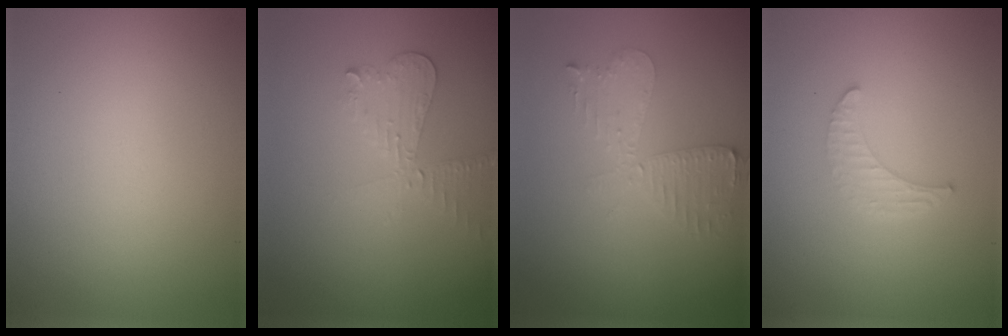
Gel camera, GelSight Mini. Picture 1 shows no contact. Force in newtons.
{"total": 2.6, "press": 2.5, "slide": 0.6}
{"total": 3.5, "press": 3.5, "slide": 0.5}
{"total": 1.6, "press": 1.5, "slide": 0.4}